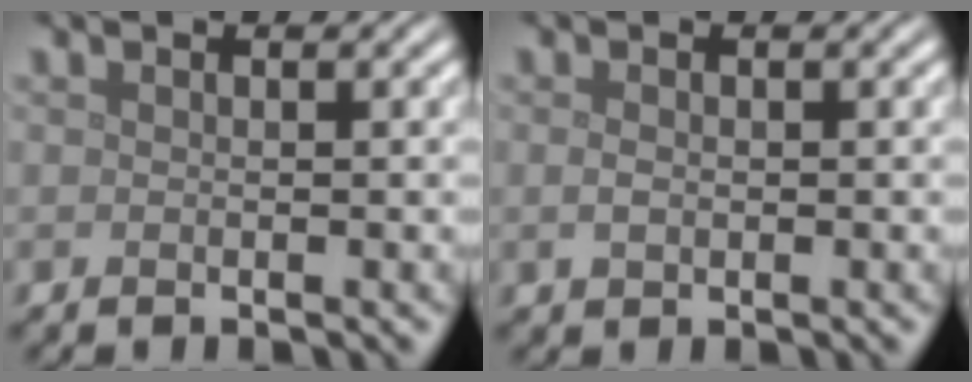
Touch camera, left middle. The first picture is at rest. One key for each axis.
{"total": 1.1, "fx": 0.0, "fy": 0.8, "fz": 0.8, "tx": -0.018, "ty": -0.002, "tz": 0.000}